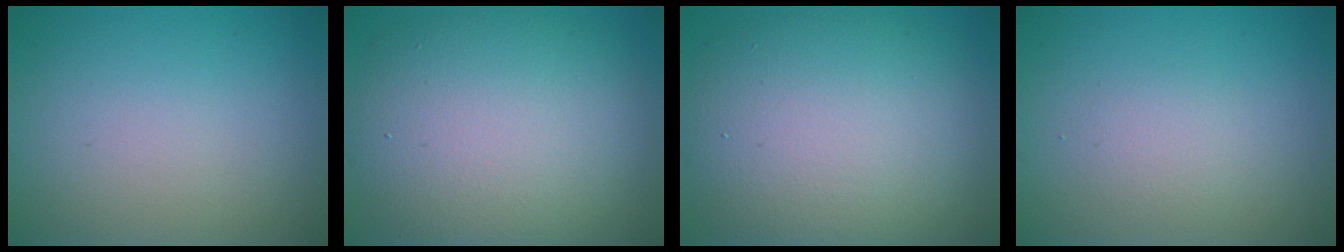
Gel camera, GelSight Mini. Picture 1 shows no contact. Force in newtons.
{"total": 11.4, "press": 11.4, "slide": 0.8}
{"total": 11.8, "press": 11.7, "slide": 1.0}
{"total": 1.4, "press": 1.4, "slide": 0.0}